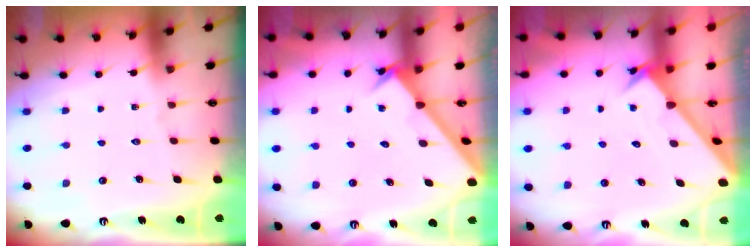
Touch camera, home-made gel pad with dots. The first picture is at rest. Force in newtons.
{"total": 2.1, "press": 2.1, "slide": 0.2}
{"total": 2.5, "press": 2.5, "slide": 0.2}